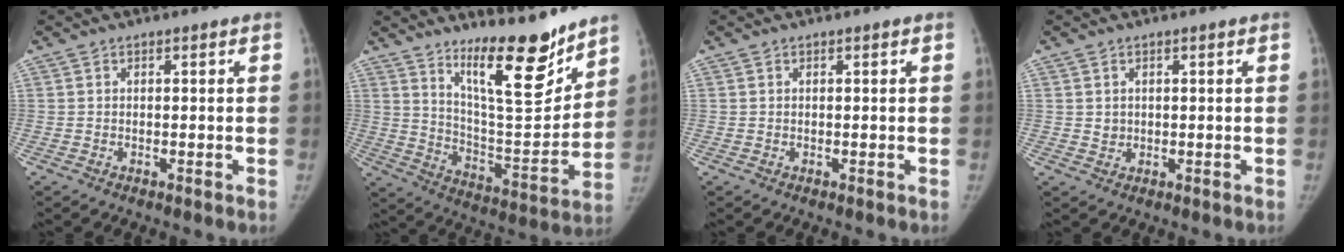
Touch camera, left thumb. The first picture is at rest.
{"total": 17.1, "force": [12.8, 4.1, 10.6], "torque": [-0.123, -0.106, 0.220]}
{"total": 0.0}
{"total": 1.4, "force": [0.6, 1.1, 0.6], "torque": [-0.002, -0.004, 0.013]}